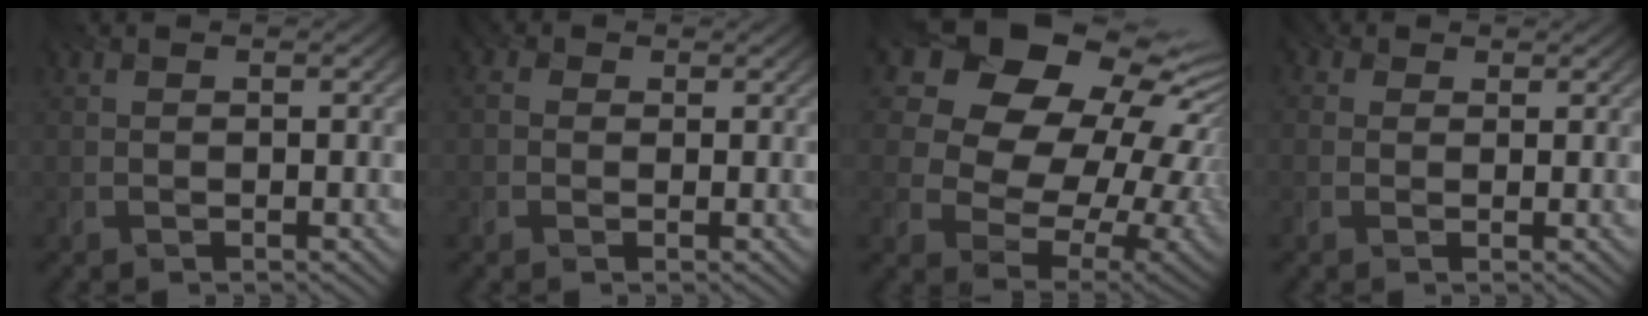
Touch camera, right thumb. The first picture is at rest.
{"total": 1.6, "force": [0.1, 1.5, 0.4], "torque": [-0.006, -0.001, -0.006]}
{"total": 19.1, "force": [6.7, 13.9, 11.2], "torque": [-0.258, 0.023, 0.140]}
{"total": 1.6, "force": [0.6, 1.4, 0.3], "torque": [-0.008, -0.001, 0.003]}